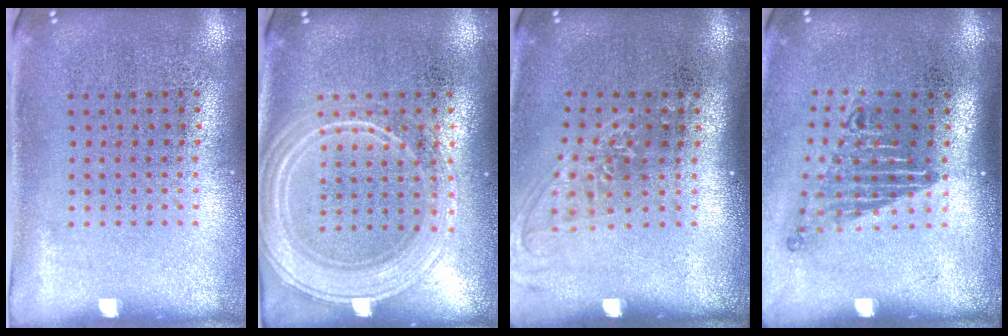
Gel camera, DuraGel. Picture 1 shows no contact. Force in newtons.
{"total": 2.2, "press": 2.1, "slide": 0.4}
{"total": 1.4, "press": 1.1, "slide": 0.8}
{"total": 1.7, "press": 1.2, "slide": 1.2}